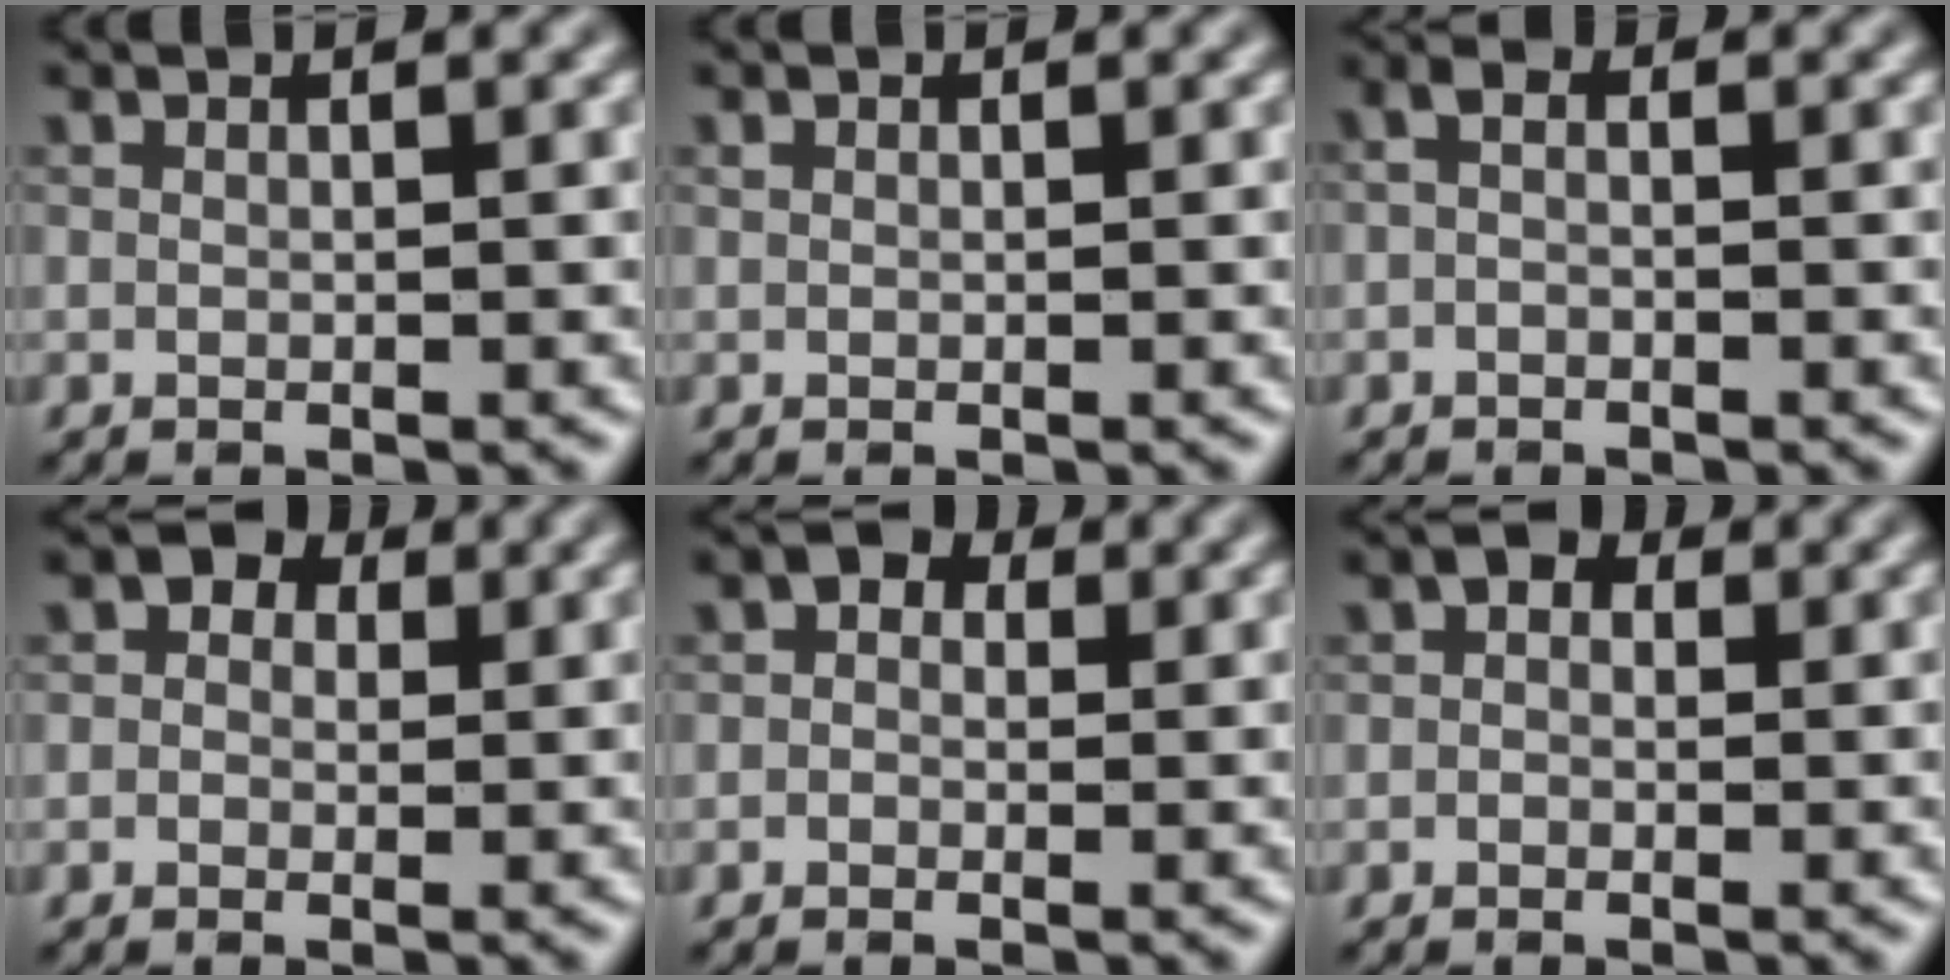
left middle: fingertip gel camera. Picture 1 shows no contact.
{"total": 0.0}
{"total": 1.0, "force": [-0.3, 0.6, 0.8], "torque": [-0.024, -0.001, -0.011]}
{"total": 3.1, "force": [1.1, 2.5, 1.6], "torque": [-0.012, 0.006, -0.021]}
{"total": 2.6, "force": [0.7, 2.1, 1.4], "torque": [-0.006, 0.004, -0.023]}
{"total": 1.9, "force": [0.5, 1.5, 1.0], "torque": [-0.009, -0.001, -0.016]}